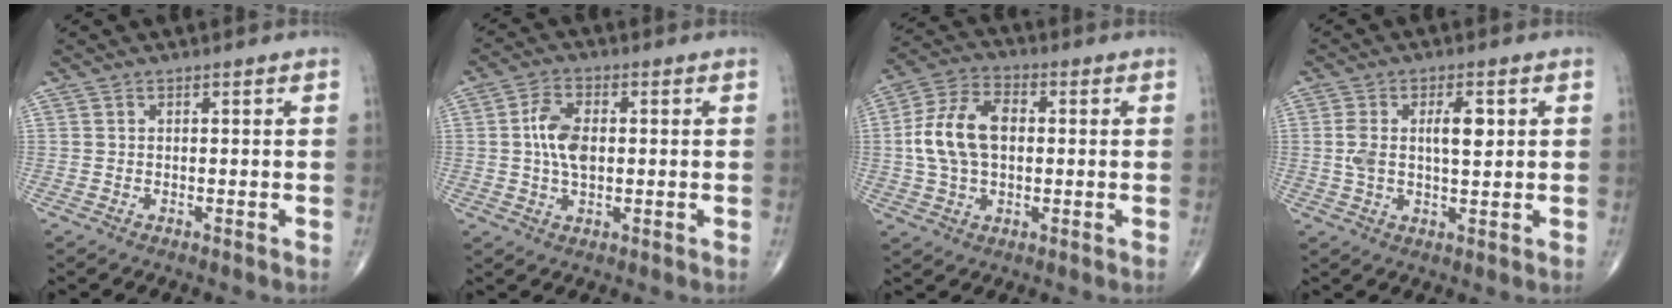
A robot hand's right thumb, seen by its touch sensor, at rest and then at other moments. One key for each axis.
{"total": 7.2, "fx": 0.4, "fy": 4.1, "fz": 5.9, "tx": -0.110, "ty": 0.008, "tz": 0.004}
{"total": 12.7, "fx": 0.6, "fy": 8.1, "fz": 9.8, "tx": -0.186, "ty": 0.023, "tz": 0.008}
{"total": 7.4, "fx": 1.4, "fy": 3.2, "fz": 6.5, "tx": -0.120, "ty": 0.006, "tz": 0.025}